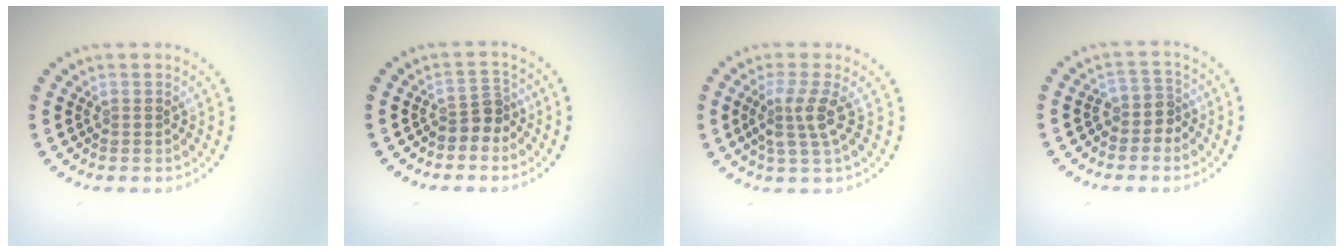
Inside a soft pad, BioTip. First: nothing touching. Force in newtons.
{"total": 2.2, "press": 1.7, "slide": 1.4}
{"total": 2.7, "press": 2.1, "slide": 1.7}
{"total": 2.0, "press": 1.6, "slide": 1.2}